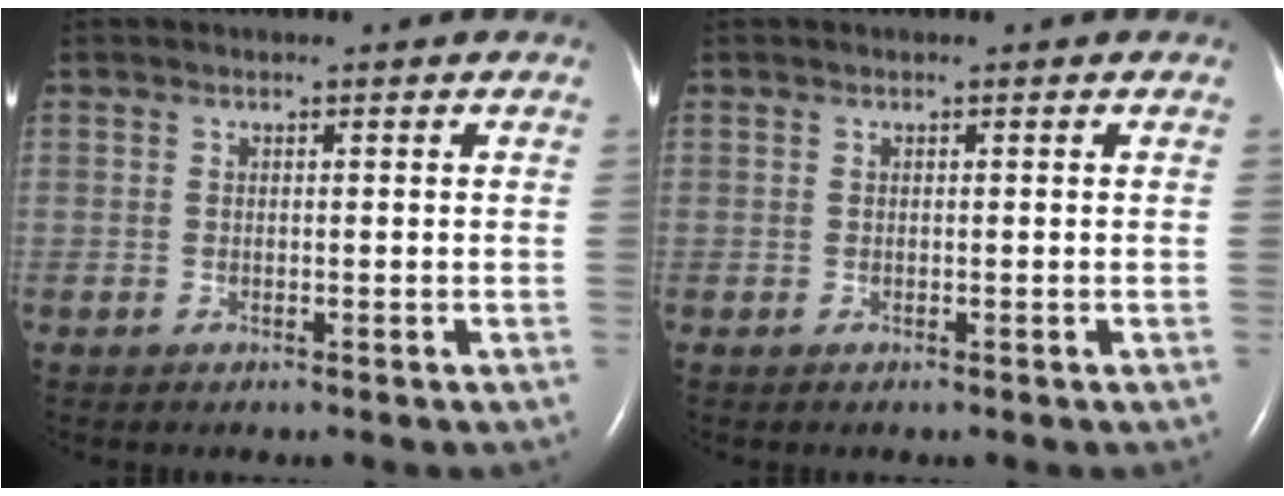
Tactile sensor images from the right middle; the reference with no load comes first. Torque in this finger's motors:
{"motor_torque": [0.17, -0.16, 0.02, 0.02]}